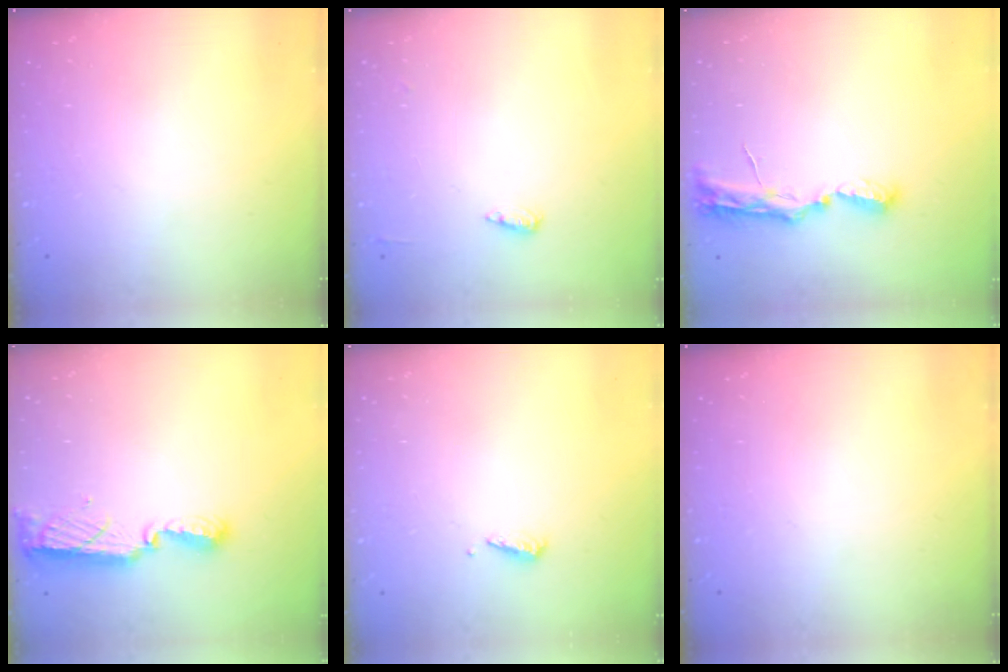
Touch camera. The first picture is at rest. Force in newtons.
{"total": 4.5, "press": 4.4, "slide": 1.0}
{"total": 8.0, "press": 8.0, "slide": 0.7}
{"total": 8.3, "press": 8.3, "slide": 0.7}
{"total": 2.9, "press": 2.9, "slide": 0.4}
{"total": 0.0}